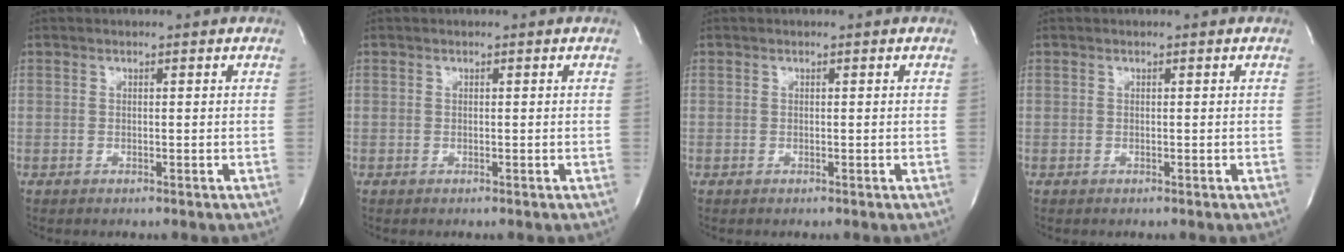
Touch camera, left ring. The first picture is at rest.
{"total": 0.0}
{"total": 0.0}
{"total": 0.0}